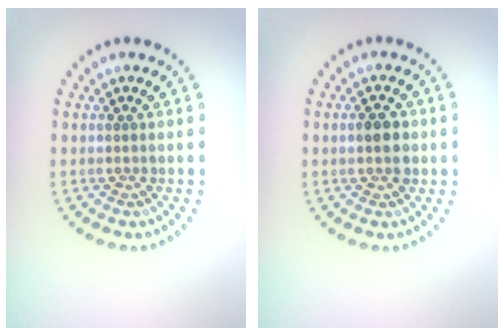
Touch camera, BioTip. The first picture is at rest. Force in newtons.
{"total": 2.7, "press": 2.7, "slide": 0.2}